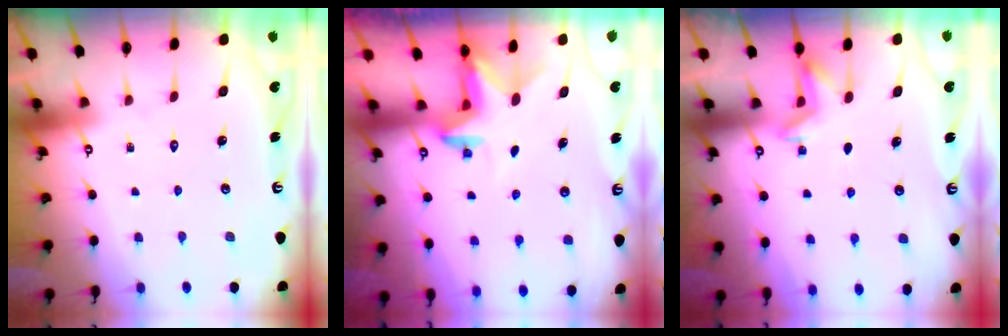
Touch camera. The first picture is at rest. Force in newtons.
{"total": 2.4, "press": 2.3, "slide": 0.4}
{"total": 3.3, "press": 3.0, "slide": 1.5}